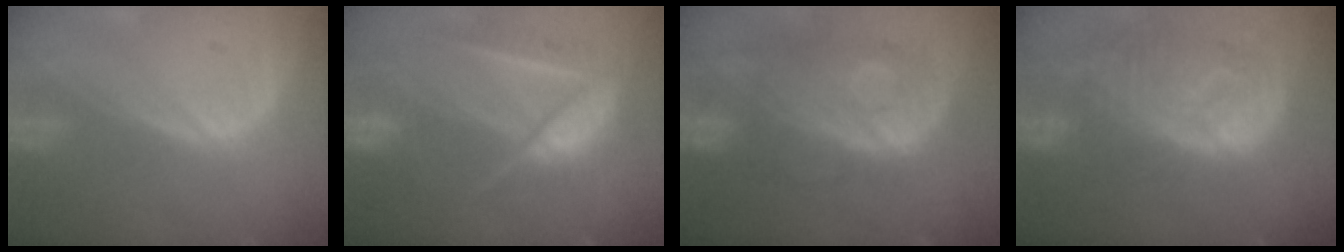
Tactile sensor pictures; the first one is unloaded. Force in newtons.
{"total": 9.7, "press": 8.3, "slide": 5.1}
{"total": 11.3, "press": 9.8, "slide": 5.7}
{"total": 12.6, "press": 10.9, "slide": 6.3}